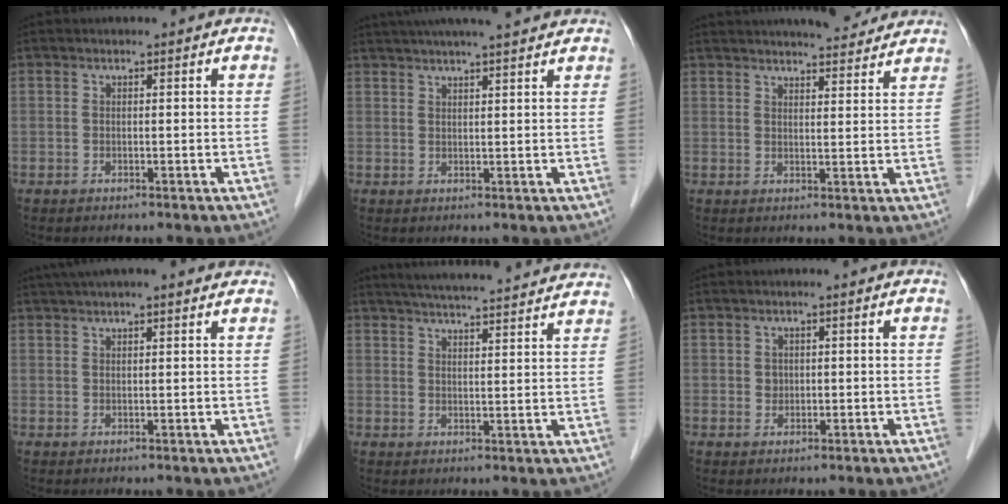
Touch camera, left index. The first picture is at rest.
{"total": 13.2, "force": [11.4, 0.8, 6.5], "torque": [-0.107, 0.037, 0.154]}
{"total": 10.3, "force": [9.5, 1.6, 3.8], "torque": [-0.053, 0.013, 0.119]}
{"total": 9.0, "force": [7.3, 1.1, 5.0], "torque": [-0.080, 0.043, 0.101]}
{"total": 20.0, "force": [18.6, 1.0, 7.5], "torque": [-0.116, 0.016, 0.240]}
{"total": 1.4, "force": [0.1, 1.3, 0.6], "torque": [-0.011, 0.001, 0.006]}